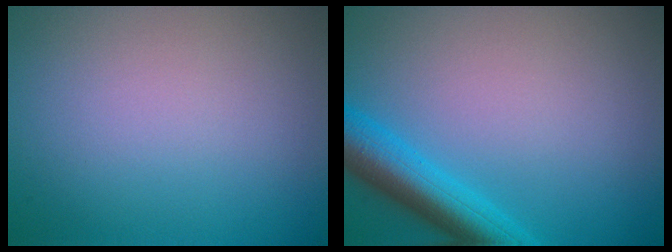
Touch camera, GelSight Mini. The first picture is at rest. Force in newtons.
{"total": 5.6, "press": 5.6, "slide": 0.3}